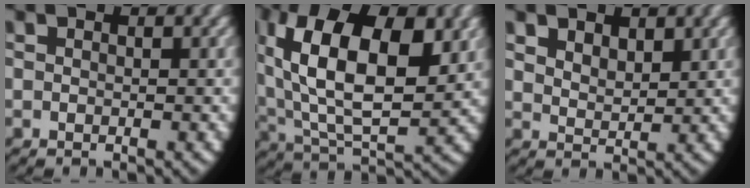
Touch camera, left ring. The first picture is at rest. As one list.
[{"total": 10.6, "force": [2.2, 5.7, 8.6], "torque": [-0.172, -0.025, 0.056]}, {"total": 2.4, "force": [1.8, 1.2, 1.1], "torque": [-0.034, -0.019, 0.046]}]